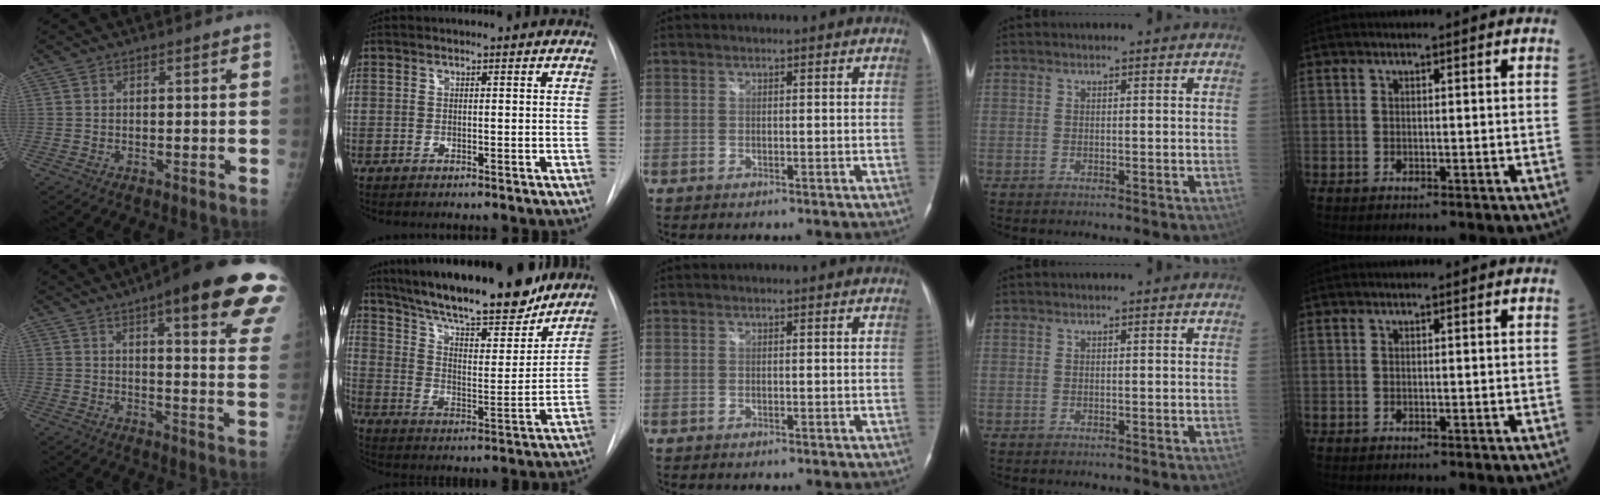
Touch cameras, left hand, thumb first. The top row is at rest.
{"thumb": {"total": 24.9, "force": [14.6, 5.4, 19.4], "torque": [-0.208, -0.033, 0.177]}, "index": {"total": 22.7, "force": [19.3, 4.5, 11.1], "torque": [-0.185, -0.003, 0.288]}}